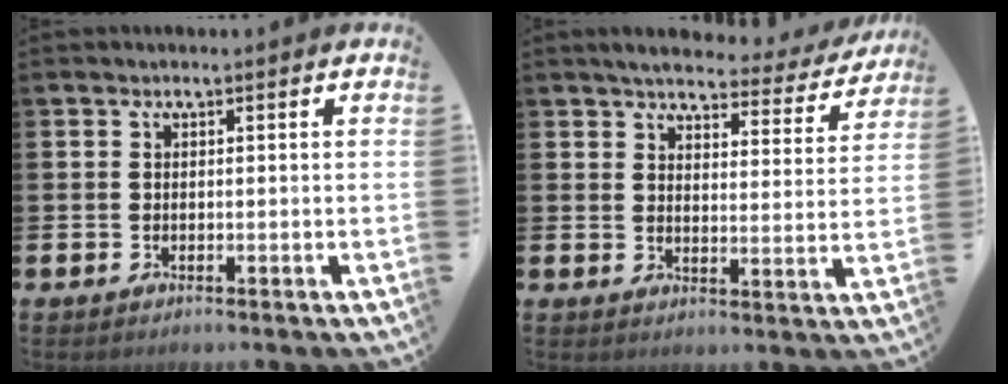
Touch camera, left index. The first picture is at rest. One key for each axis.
{"total": 4.5, "fx": 4.2, "fy": 1.0, "fz": 1.3, "tx": -0.034, "ty": -0.030, "tz": 0.067}